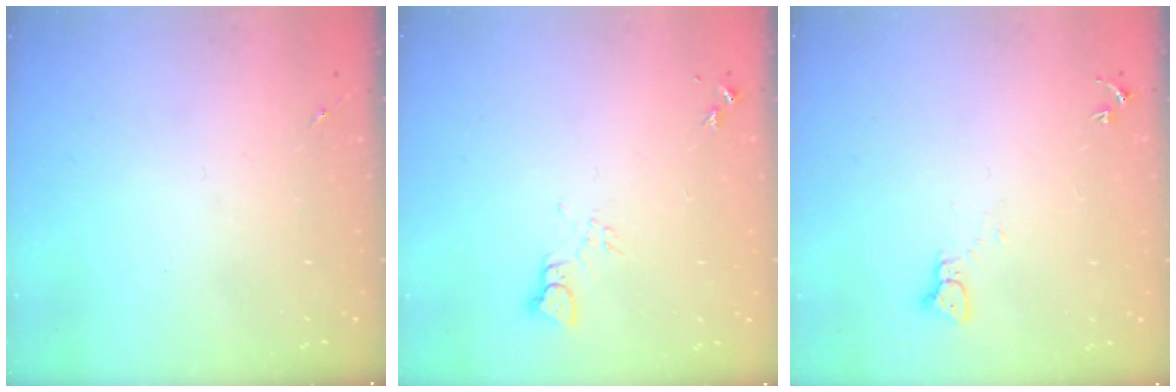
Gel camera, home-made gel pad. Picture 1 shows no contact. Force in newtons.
{"total": 4.4, "press": 4.4, "slide": 0.4}
{"total": 2.2, "press": 2.2, "slide": 0.2}